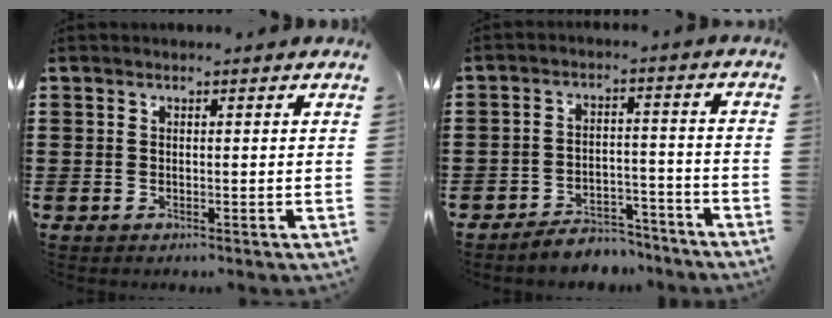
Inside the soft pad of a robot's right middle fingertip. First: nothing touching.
{"total": 4.8, "force": [-4.7, 0.8, 0.2], "torque": [-0.006, 0.010, -0.096]}